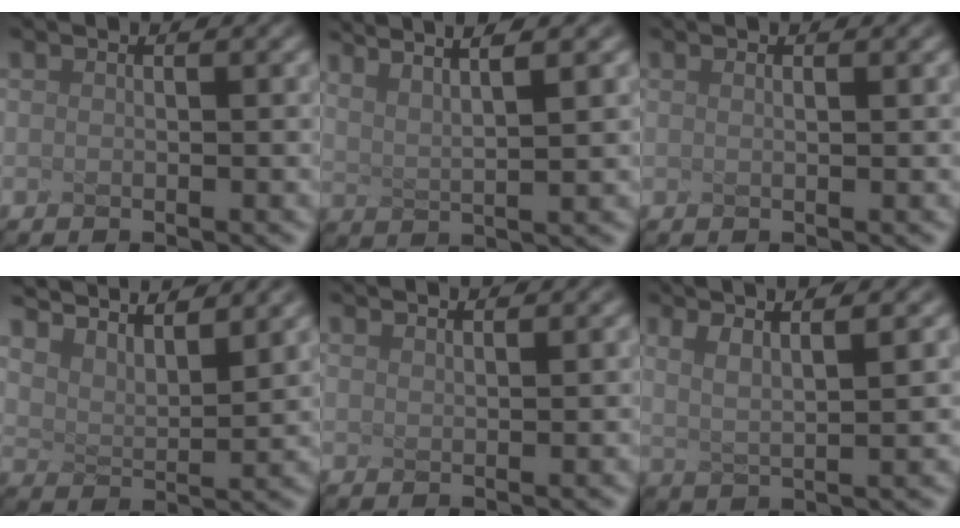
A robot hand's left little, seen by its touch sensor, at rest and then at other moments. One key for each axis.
{"total": 3.9, "fx": 2.6, "fy": -0.3, "fz": 2.8, "tx": -0.082, "ty": 0.011, "tz": 0.064}
{"total": 0.8, "fx": 0.4, "fy": 0.3, "fz": 0.7, "tx": -0.003, "ty": 0.012, "tz": -0.004}
{"total": 7.1, "fx": 6.2, "fy": 1.4, "fz": 3.1, "tx": -0.078, "ty": 0.015, "tz": 0.108}
{"total": 1.4, "fx": 1.3, "fy": 0.2, "fz": 0.5, "tx": 0.000, "ty": 0.014, "tz": 0.012}
{"total": 3.3, "fx": 1.6, "fy": -0.2, "fz": 2.9, "tx": -0.077, "ty": 0.009, "tz": 0.053}